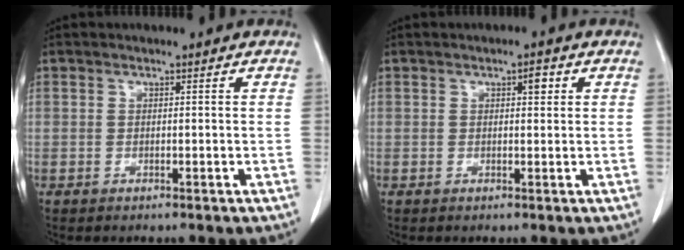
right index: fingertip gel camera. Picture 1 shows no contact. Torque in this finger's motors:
{"motor_torque": [0.01, 0.00, 0.02, 0.00]}